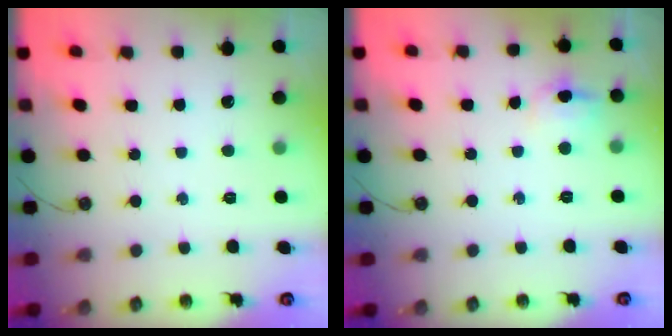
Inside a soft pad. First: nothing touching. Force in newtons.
{"total": 5.9, "press": 5.8, "slide": 1.2}